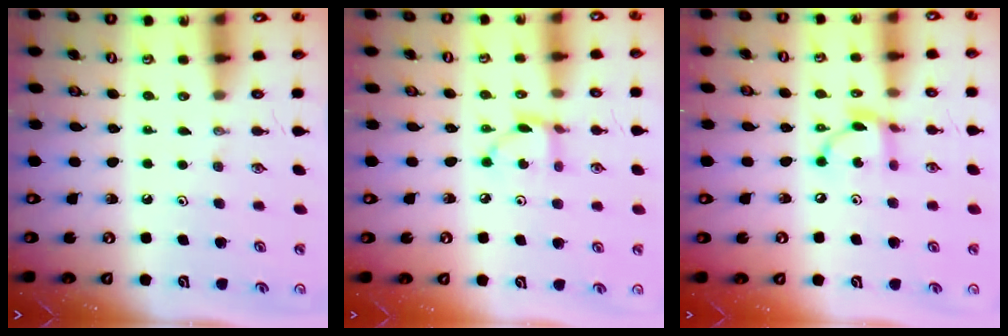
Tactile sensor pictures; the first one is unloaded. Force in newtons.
{"total": 5.3, "press": 5.3, "slide": 0.3}
{"total": 11.1, "press": 11.1, "slide": 0.6}